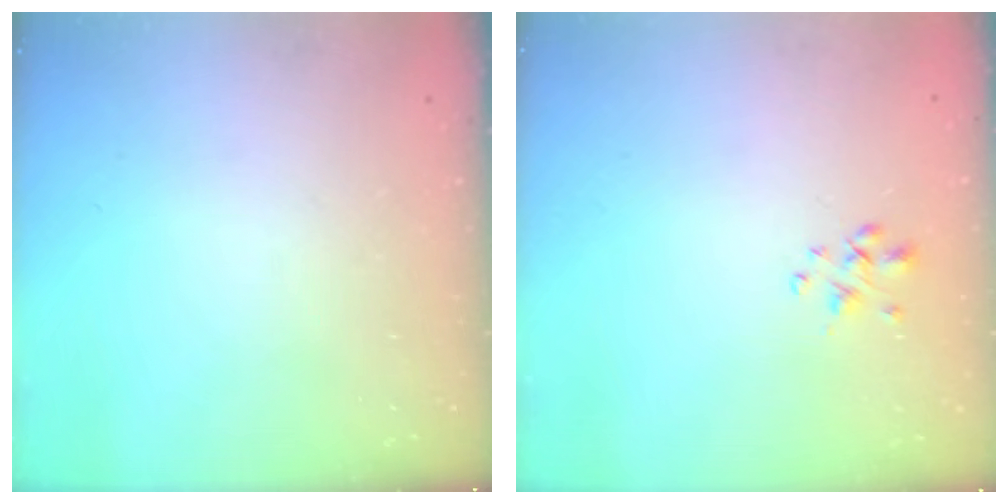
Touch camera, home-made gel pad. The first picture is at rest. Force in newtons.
{"total": 1.9, "press": 1.7, "slide": 0.8}